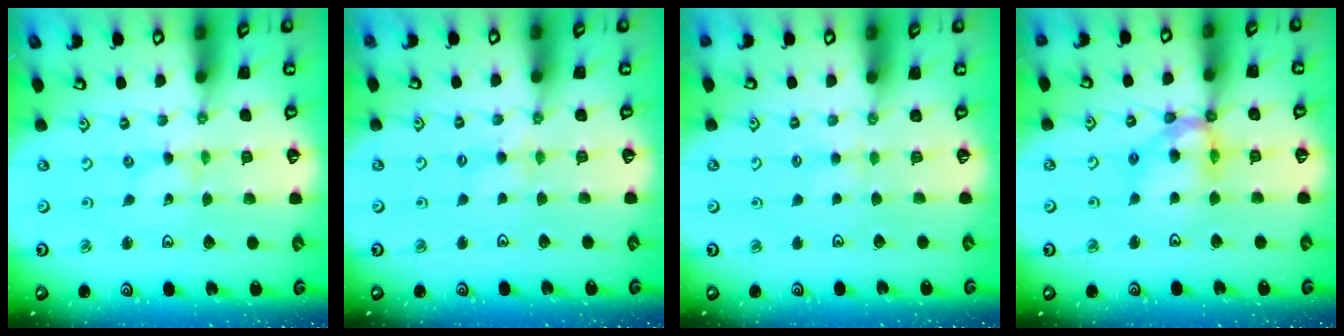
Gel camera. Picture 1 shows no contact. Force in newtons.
{"total": 2.6, "press": 2.6, "slide": 0.5}
{"total": 2.3, "press": 2.3, "slide": 0.4}
{"total": 12.1, "press": 12.0, "slide": 1.4}